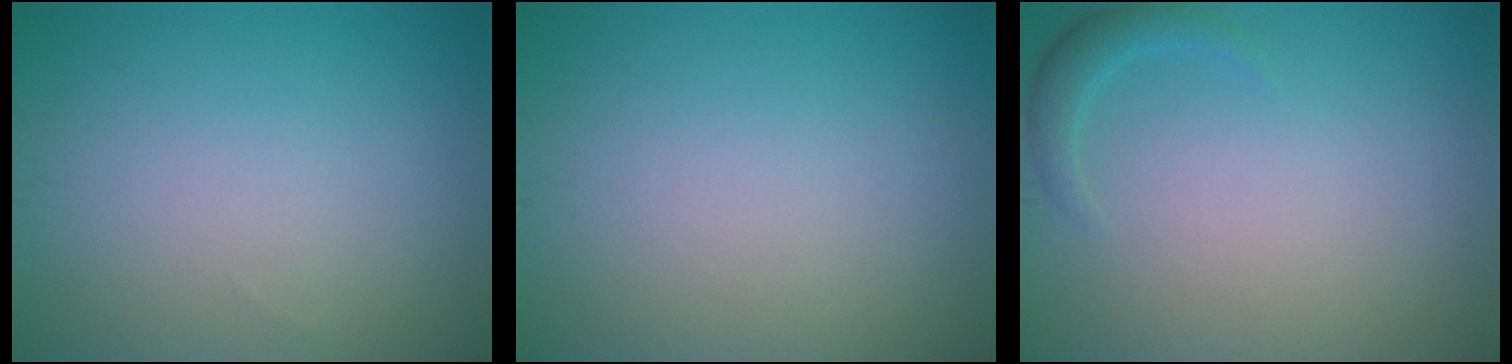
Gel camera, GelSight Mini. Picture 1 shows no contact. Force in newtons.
{"total": 0.0}
{"total": 1.5, "press": 1.5, "slide": 0.0}